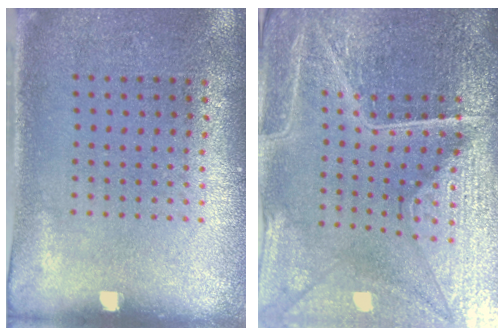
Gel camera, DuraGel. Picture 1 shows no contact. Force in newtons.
{"total": 6.5, "press": 5.7, "slide": 3.1}